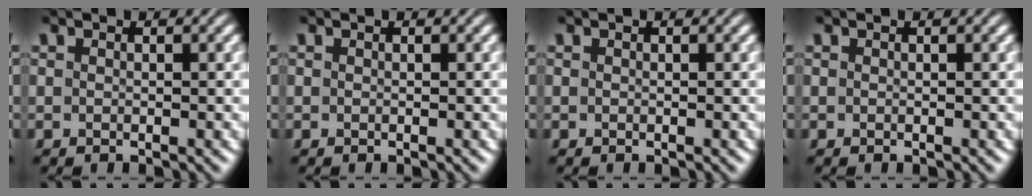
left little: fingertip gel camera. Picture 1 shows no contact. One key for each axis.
{"total": 0.0}
{"total": 0.0}
{"total": 0.0}